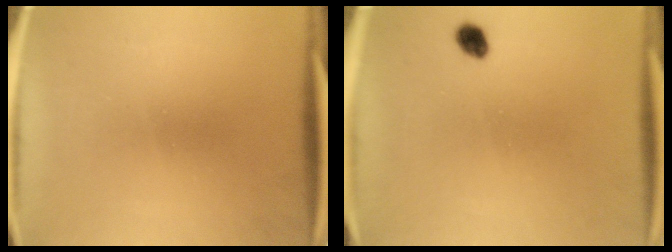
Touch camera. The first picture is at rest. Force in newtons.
{"total": 2.0}